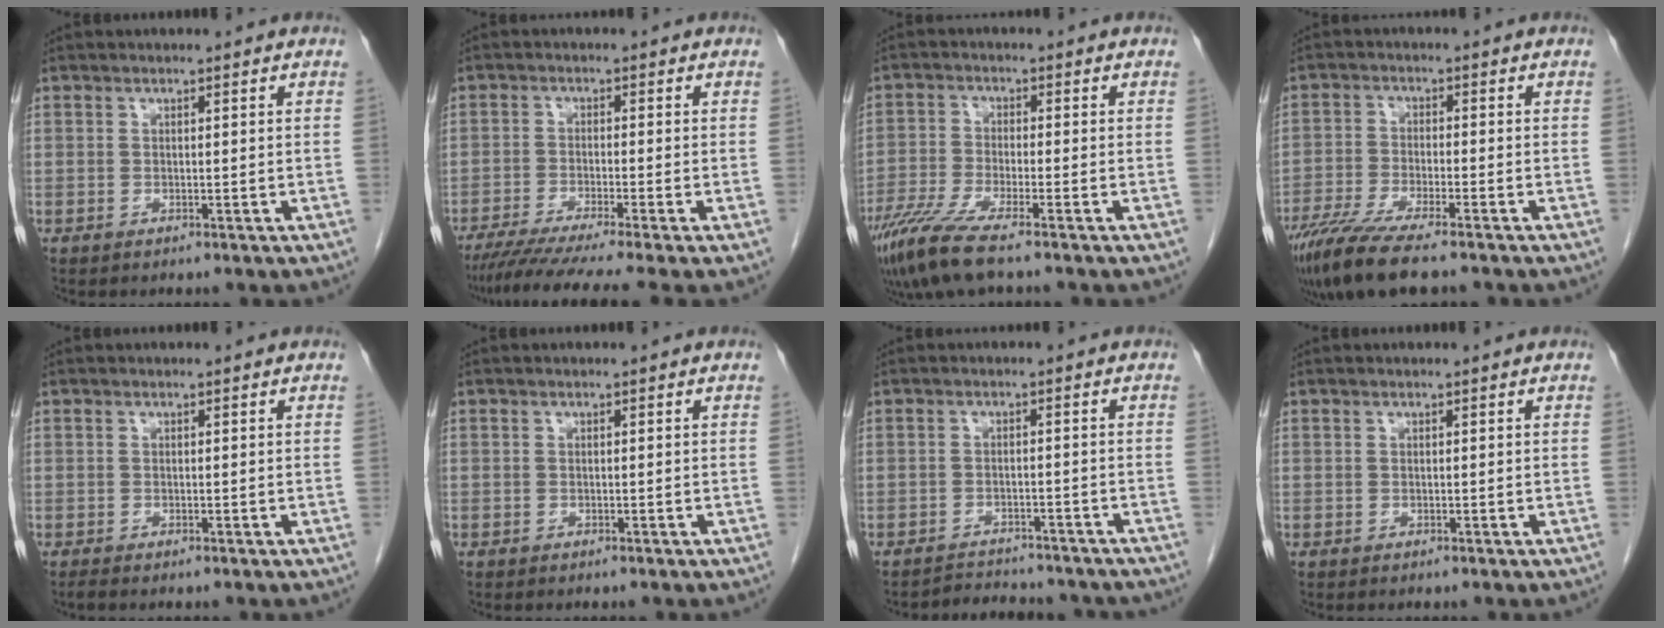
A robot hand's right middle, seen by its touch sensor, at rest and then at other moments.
{"total": 10.1, "force": [-8.1, -1.2, 5.8], "torque": [-0.082, -0.028, -0.127]}
{"total": 7.5, "force": [-5.5, 0.2, 5.2], "torque": [-0.110, -0.023, -0.106]}
{"total": 10.4, "force": [-8.0, 1.1, 6.4], "torque": [-0.113, -0.025, -0.137]}
{"total": 0.6, "force": [-0.5, -0.2, 0.3], "torque": [-0.012, -0.003, -0.010]}
{"total": 0.0}
{"total": 8.5, "force": [-8.0, 2.4, 1.4], "torque": [-0.020, 0.014, -0.095]}
{"total": 0.0}